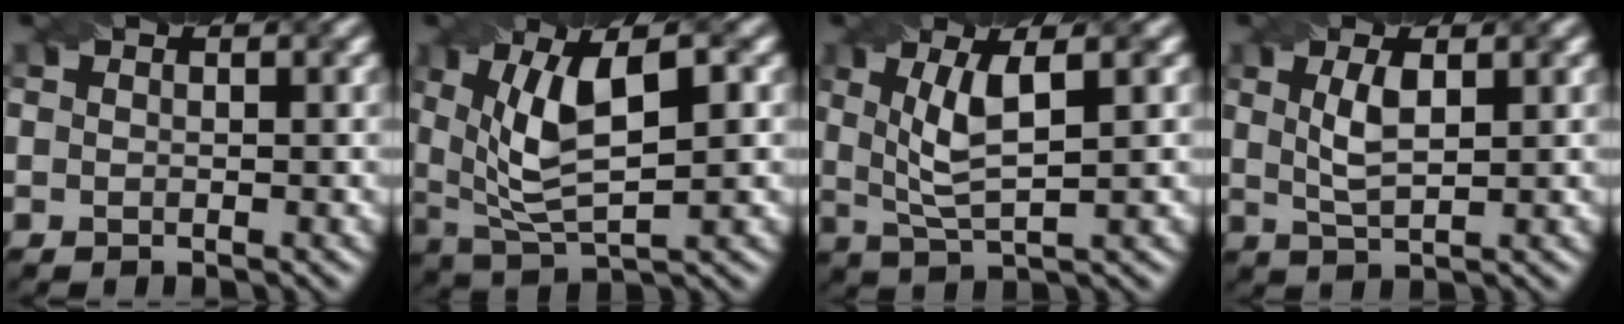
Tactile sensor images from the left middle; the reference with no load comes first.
{"total": 7.8, "force": [1.8, 2.9, 7.1], "torque": [-0.141, 0.001, 0.032]}
{"total": 4.9, "force": [1.1, 1.2, 4.6], "torque": [-0.095, 0.003, 0.028]}
{"total": 3.1, "force": [0.9, 1.0, 2.7], "torque": [-0.060, 0.000, 0.021]}